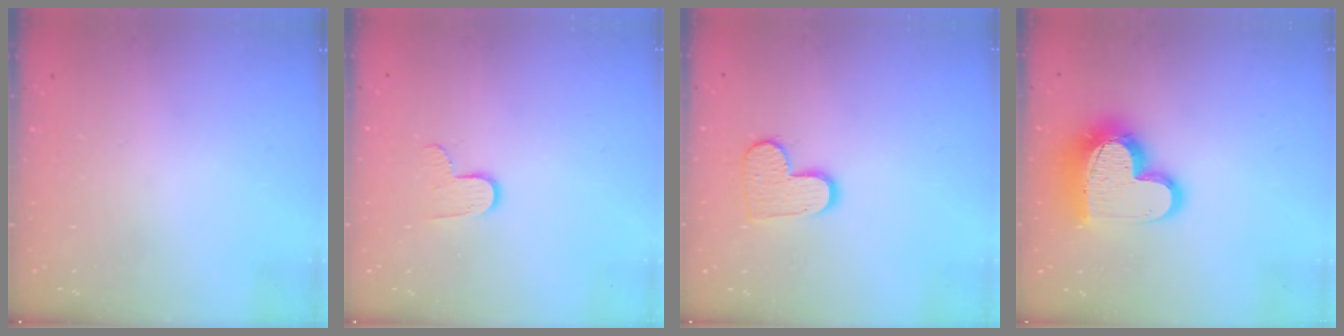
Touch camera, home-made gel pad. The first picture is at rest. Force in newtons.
{"total": 5.7, "press": 5.7, "slide": 0.4}
{"total": 10.4, "press": 10.4, "slide": 0.6}
{"total": 17.3, "press": 17.3, "slide": 1.4}